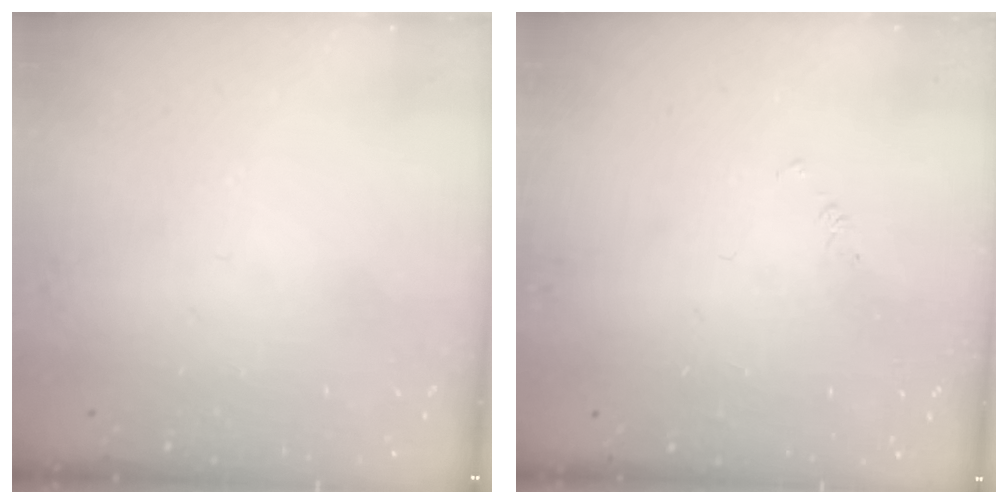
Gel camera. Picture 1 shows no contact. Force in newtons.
{"total": 1.7, "press": 1.7, "slide": 0.3}